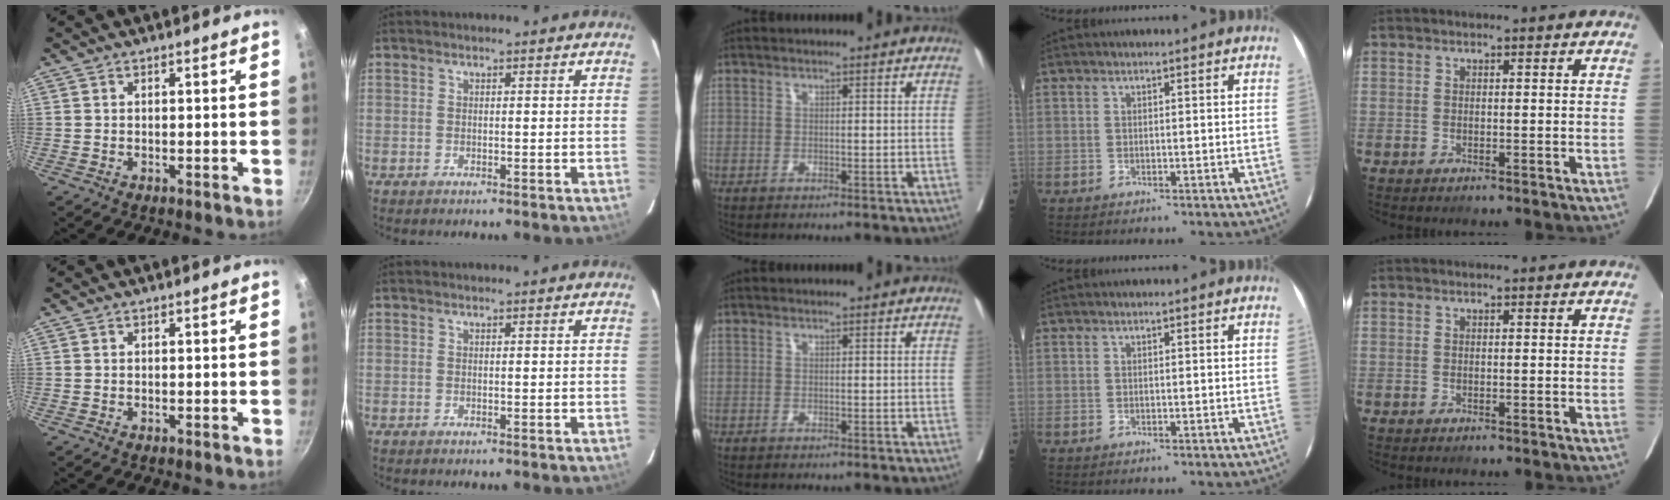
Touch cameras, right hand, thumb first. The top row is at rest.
{}